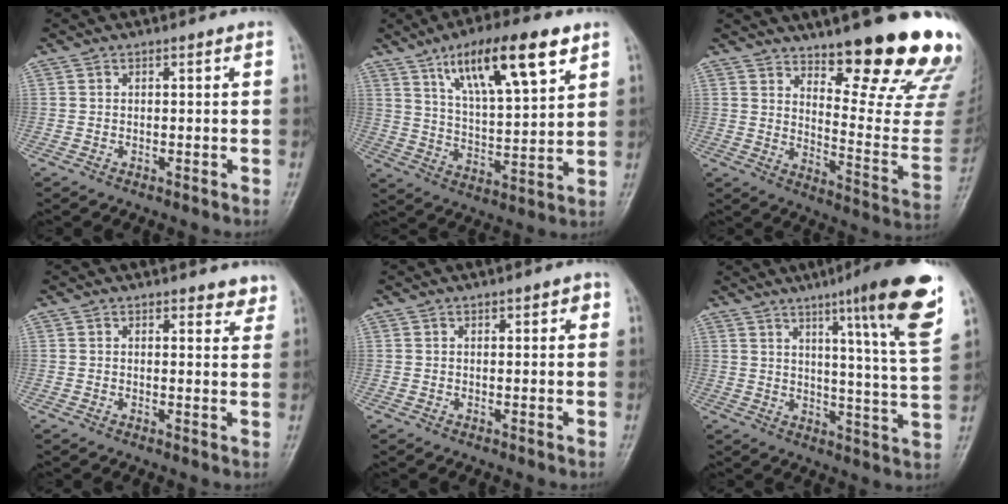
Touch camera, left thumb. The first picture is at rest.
{"total": 17.1, "force": [9.4, 5.0, 13.5], "torque": [-0.204, -0.032, 0.163]}
{"total": 22.0, "force": [15.7, 4.9, 14.6], "torque": [-0.157, -0.128, 0.219]}
{"total": 3.3, "force": [2.8, 1.4, 1.1], "torque": [0.012, -0.016, 0.027]}
{"total": 2.4, "force": [1.0, 1.1, 1.9], "torque": [-0.014, 0.000, 0.012]}
{"total": 18.0, "force": [10.0, 0.7, 15.0], "torque": [-0.192, -0.052, 0.134]}